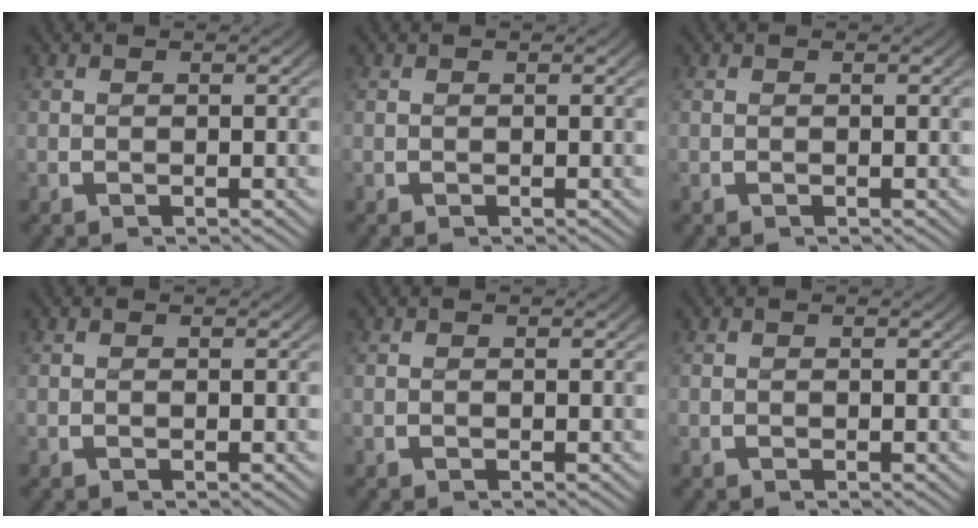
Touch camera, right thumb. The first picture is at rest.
{"total": 0.0}
{"total": 0.0}
{"total": 0.0}
{"total": 0.0}
{"total": 0.0}